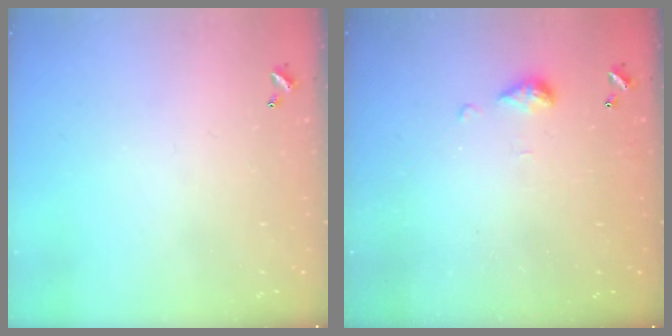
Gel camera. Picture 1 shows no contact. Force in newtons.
{"total": 5.6, "press": 5.5, "slide": 0.7}